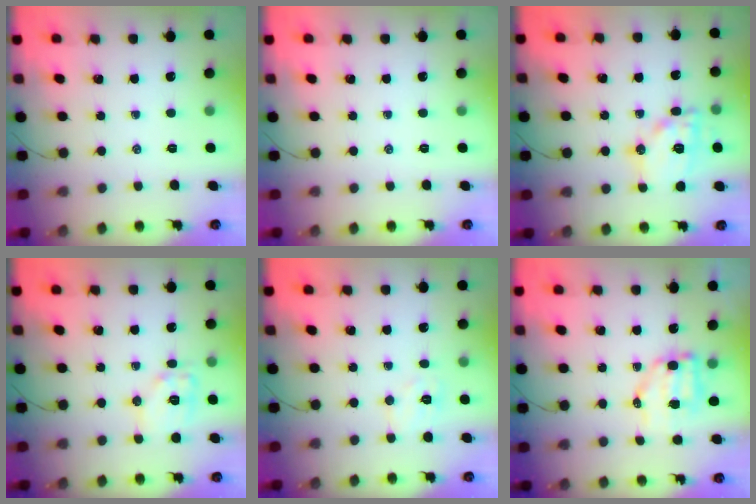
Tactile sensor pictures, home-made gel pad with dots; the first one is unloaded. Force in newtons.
{"total": 0.0}
{"total": 14.4, "press": 14.4, "slide": 1.1}
{"total": 9.8, "press": 9.8, "slide": 0.2}
{"total": 5.9, "press": 5.8, "slide": 1.1}
{"total": 7.6, "press": 7.5, "slide": 1.2}